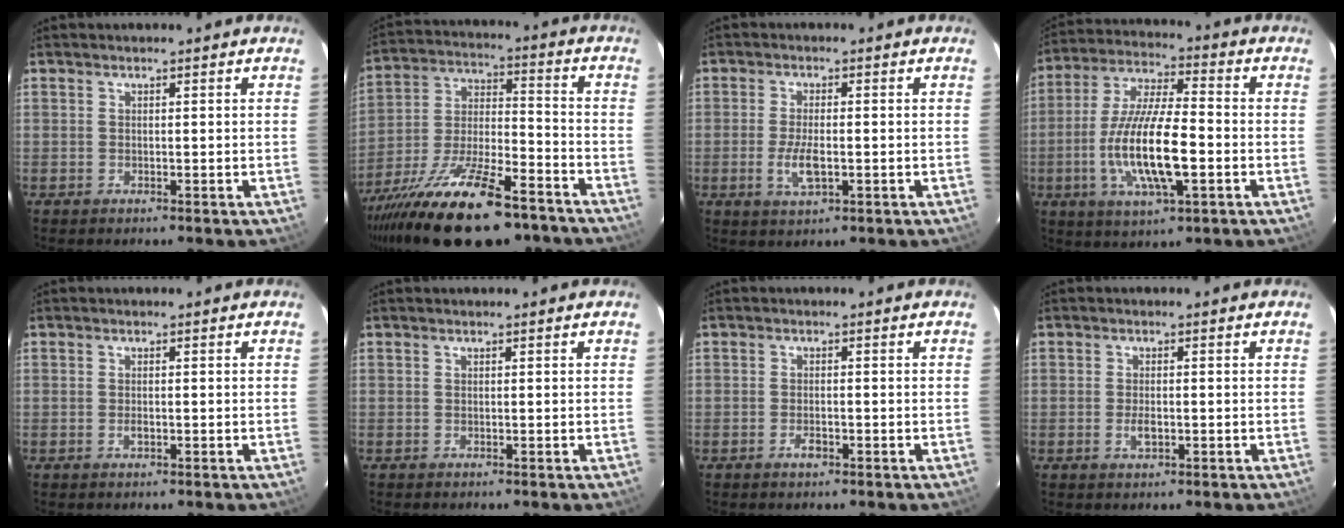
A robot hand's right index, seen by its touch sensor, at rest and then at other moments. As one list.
[{"total": 26.0, "force": [-18.5, 8.8, 16.0], "torque": [-0.307, -0.035, -0.292]}, {"total": 5.2, "force": [-1.3, 1.9, 4.6], "torque": [-0.098, -0.007, -0.023]}, {"total": 15.6, "force": [-3.9, 4.0, 14.5], "torque": [-0.294, -0.008, -0.074]}, {"total": 1.1, "force": [-0.3, 0.6, 0.8], "torque": [-0.016, 0.000, -0.004]}, {"total": 0.0}, {"total": 1.8, "force": [-1.0, 0.9, 1.2], "torque": [-0.026, 0.000, -0.018]}, {"total": 2.4, "force": [-0.6, 1.2, 2.0], "torque": [-0.038, -0.003, -0.010]}]